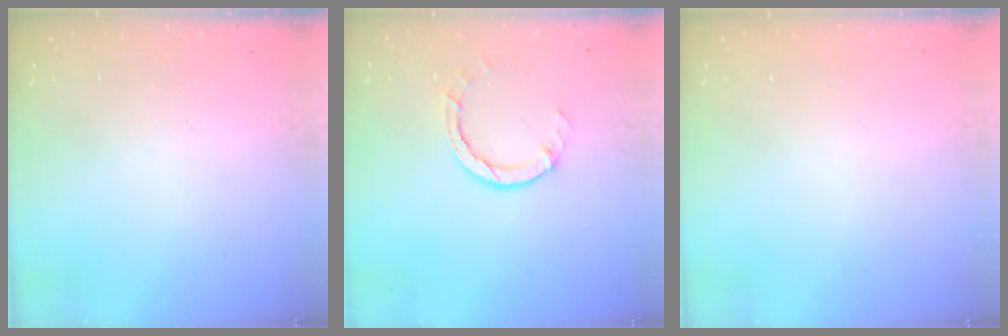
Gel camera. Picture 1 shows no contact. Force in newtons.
{"total": 3.8, "press": 3.8, "slide": 0.4}
{"total": 2.6, "press": 2.6, "slide": 0.2}